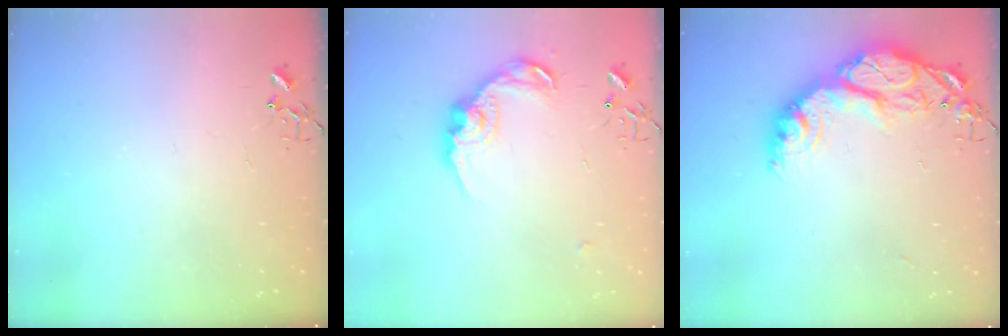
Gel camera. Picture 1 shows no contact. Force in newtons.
{"total": 13.9, "press": 13.9, "slide": 0.8}
{"total": 18.6, "press": 18.5, "slide": 1.4}